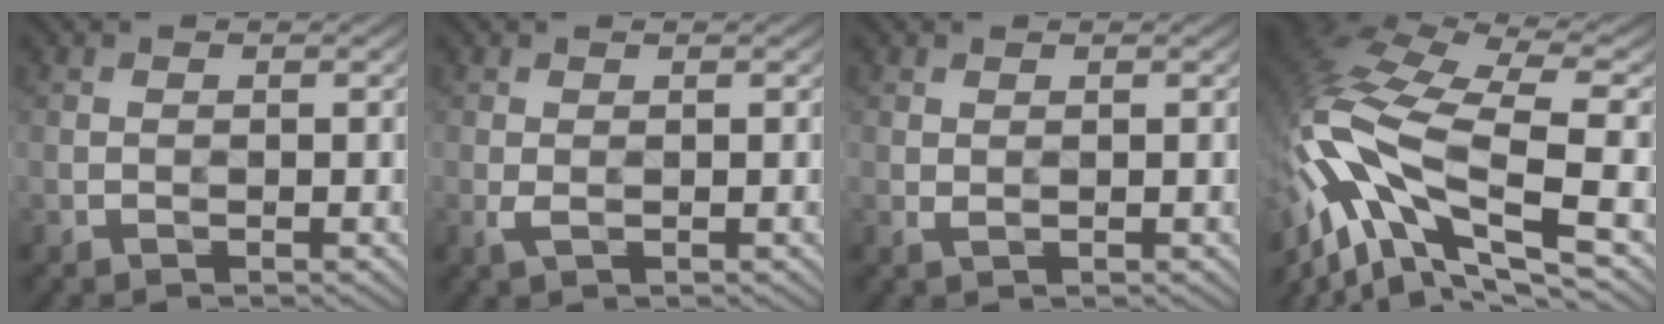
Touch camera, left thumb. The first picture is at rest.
{"total": 1.1, "force": [-0.1, 0.5, 1.0], "torque": [-0.027, 0.001, 0.000]}
{"total": 0.7, "force": [0.4, 0.3, 0.5], "torque": [-0.014, 0.001, 0.010]}
{"total": 16.2, "force": [-4.3, 6.8, 14.0], "torque": [-0.331, 0.006, -0.080]}